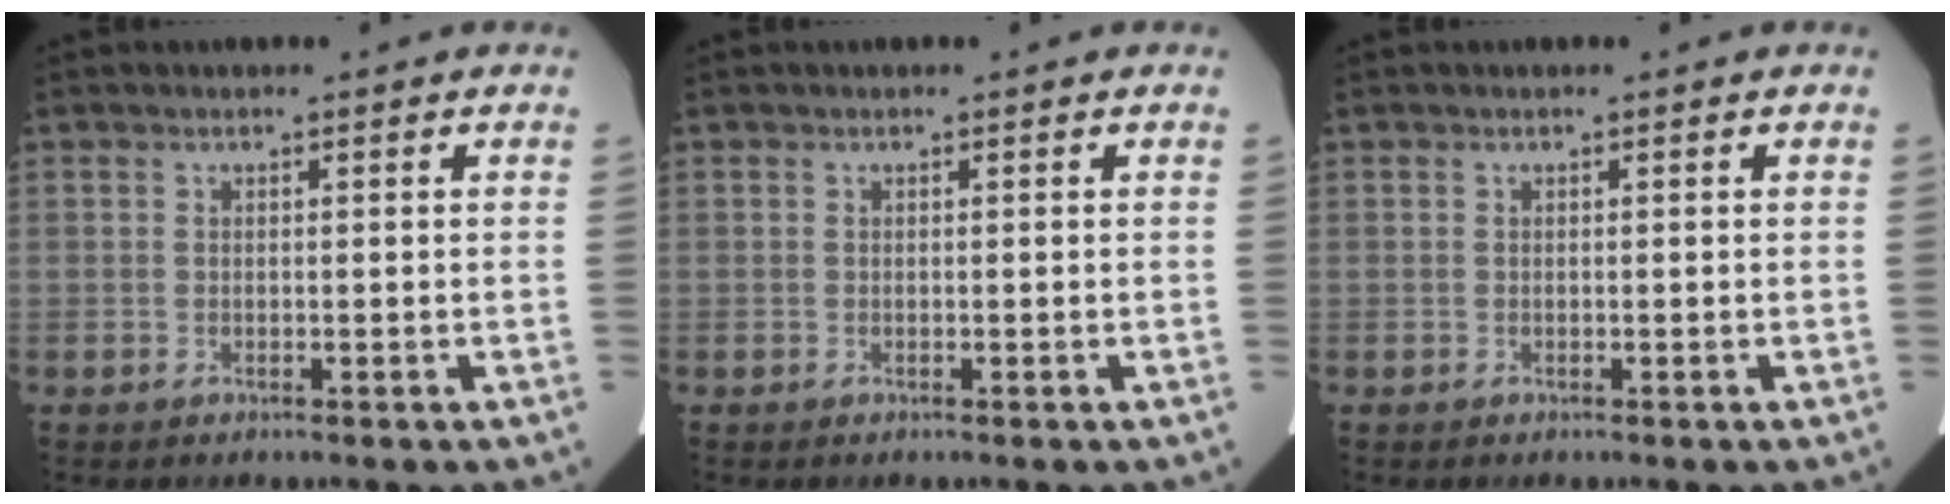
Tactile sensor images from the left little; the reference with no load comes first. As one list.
[{"total": 0.0}, {"total": 0.0}]